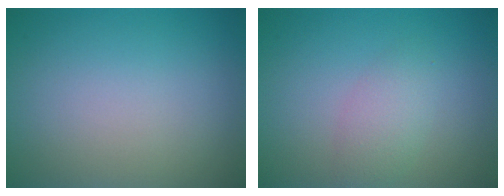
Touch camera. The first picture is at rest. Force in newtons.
{"total": 2.3, "press": 2.3, "slide": 0.1}